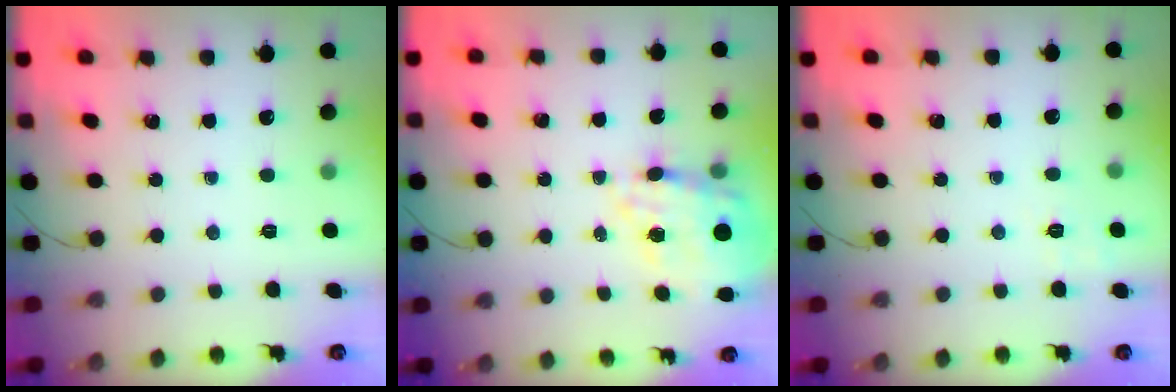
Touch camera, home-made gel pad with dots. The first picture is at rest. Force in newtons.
{"total": 15.0, "press": 14.5, "slide": 3.8}
{"total": 2.0, "press": 1.1, "slide": 1.7}